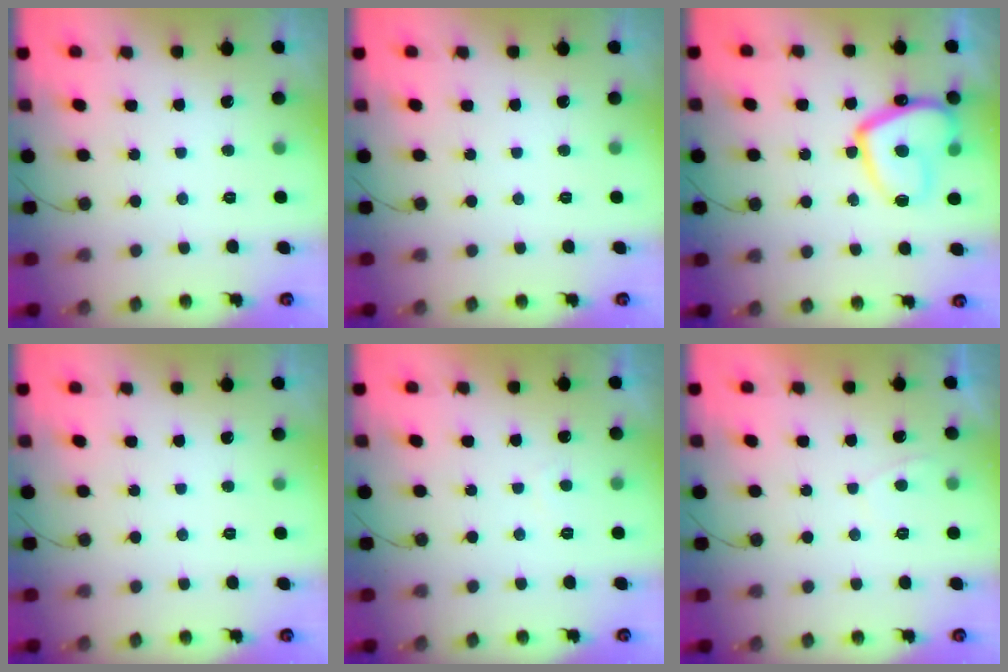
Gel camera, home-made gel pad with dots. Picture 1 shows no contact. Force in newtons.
{"total": 0.0}
{"total": 15.0, "press": 14.9, "slide": 1.4}
{"total": 0.0}
{"total": 0.9, "press": 0.8, "slide": 0.4}
{"total": 0.5, "press": 0.2, "slide": 0.5}